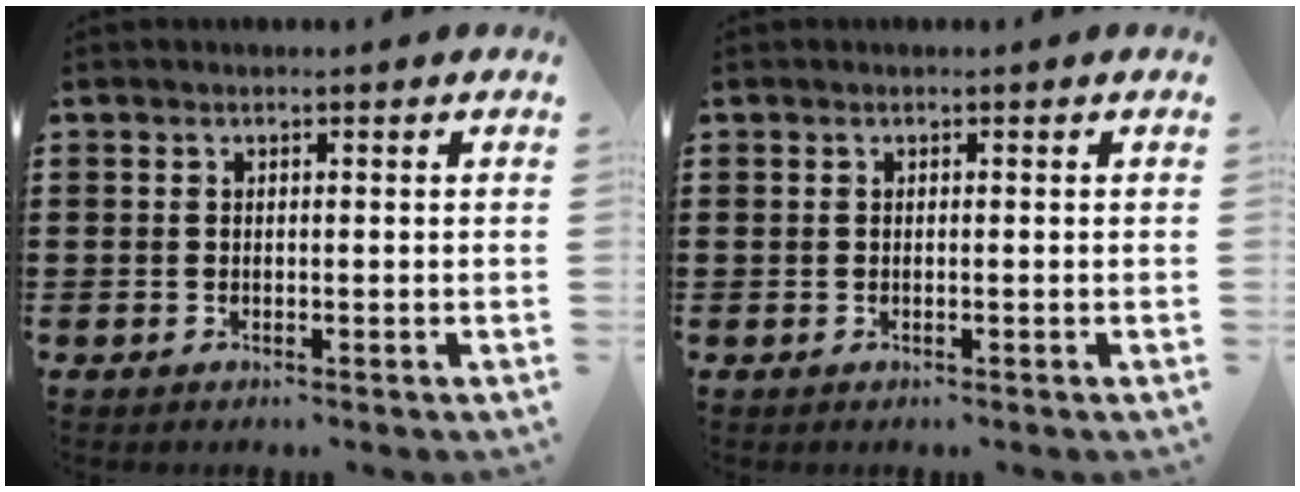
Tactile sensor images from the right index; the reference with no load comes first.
{"total": 0.0}